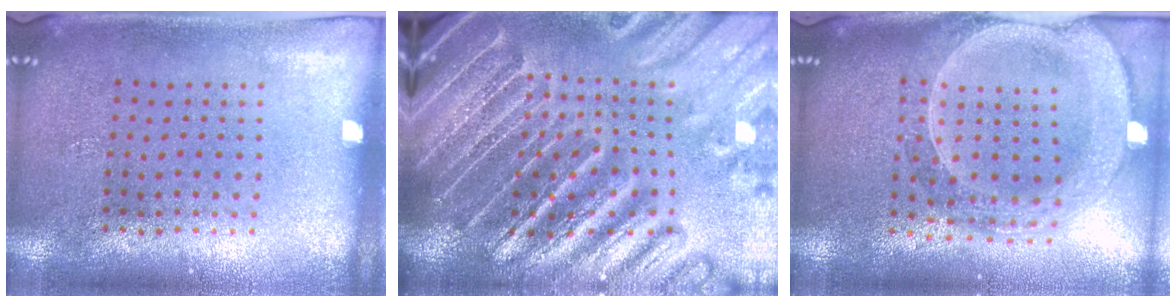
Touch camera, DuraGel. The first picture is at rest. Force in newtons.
{"total": 4.6, "press": 4.2, "slide": 1.8}
{"total": 2.7, "press": 2.4, "slide": 1.2}